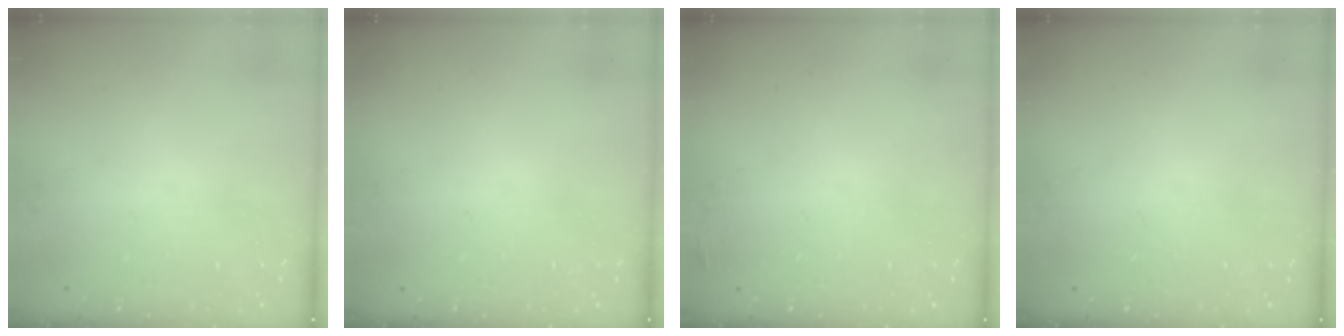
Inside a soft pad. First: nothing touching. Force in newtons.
{"total": 0.0}
{"total": 2.2, "press": 2.1, "slide": 0.7}
{"total": 0.0}